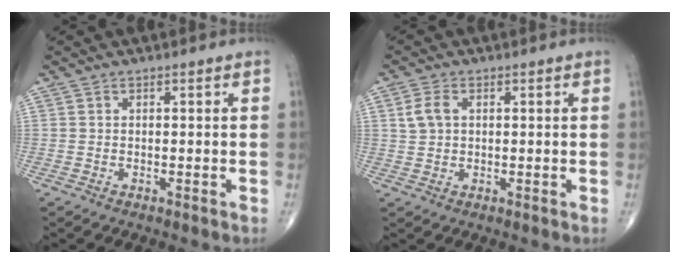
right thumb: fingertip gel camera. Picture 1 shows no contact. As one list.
[{"total": 3.5, "force": [1.0, 2.4, 2.4], "torque": [-0.049, 0.005, 0.020]}]